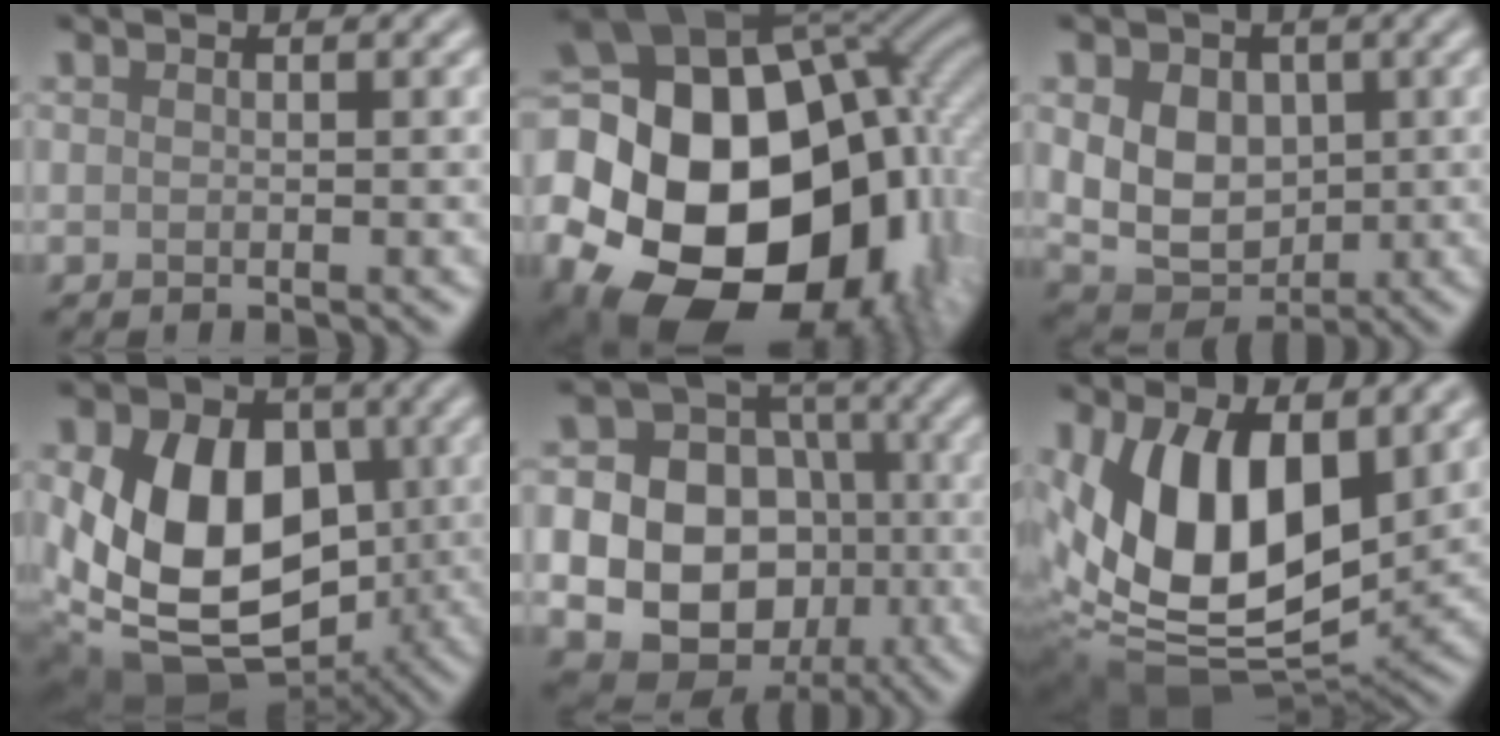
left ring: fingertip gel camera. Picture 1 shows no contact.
{"total": 23.9, "force": [-5.1, 17.5, 15.4], "torque": [-0.295, -0.048, -0.088]}
{"total": 6.4, "force": [0.8, 5.0, 3.9], "torque": [-0.075, -0.011, 0.019]}
{"total": 13.1, "force": [-0.7, 9.5, 9.0], "torque": [-0.164, -0.023, -0.013]}
{"total": 16.6, "force": [-2.6, 14.9, 6.7], "torque": [-0.151, -0.010, -0.054]}
{"total": 13.4, "force": [2.7, 7.3, 10.9], "torque": [-0.194, -0.020, 0.044]}